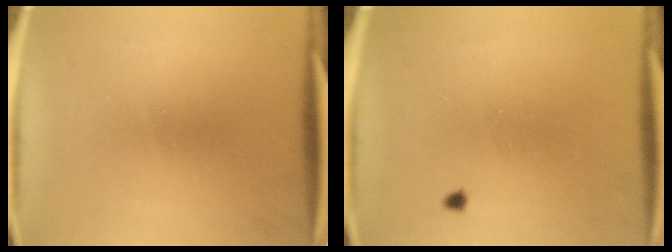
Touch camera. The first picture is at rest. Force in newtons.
{"total": 0.6}